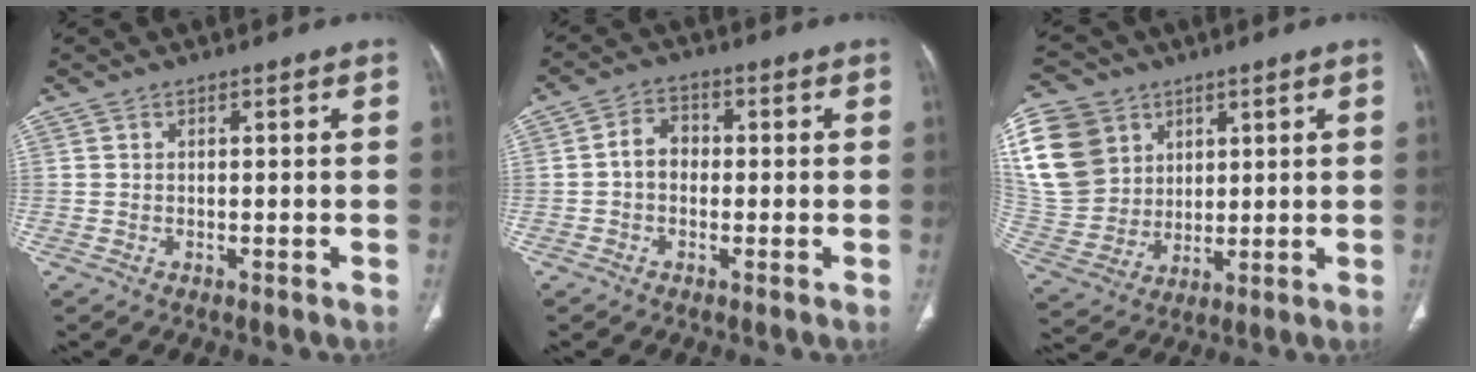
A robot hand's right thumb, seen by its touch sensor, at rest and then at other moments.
{"total": 4.5, "force": [-0.5, 3.6, 2.7], "torque": [-0.027, 0.018, -0.020]}
{"total": 24.9, "force": [8.5, 20.3, 11.7], "torque": [-0.291, 0.029, 0.187]}